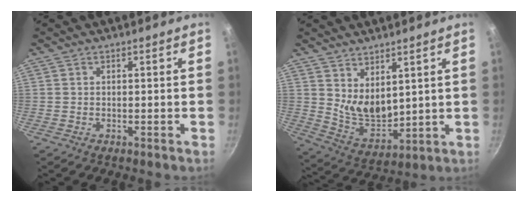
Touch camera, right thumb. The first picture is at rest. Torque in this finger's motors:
{"motor_torque": [0.63, 0.77, 0.25, -0.14, 0.14]}